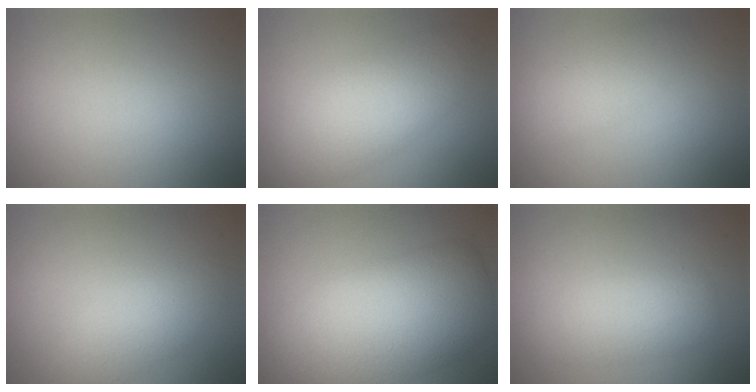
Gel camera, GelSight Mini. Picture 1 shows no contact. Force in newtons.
{"total": 5.3, "press": 5.3, "slide": 0.1}
{"total": 2.5, "press": 2.5, "slide": 0.1}
{"total": 2.5, "press": 2.5, "slide": 0.1}
{"total": 11.0, "press": 10.9, "slide": 0.6}
{"total": 3.4, "press": 3.4, "slide": 0.1}